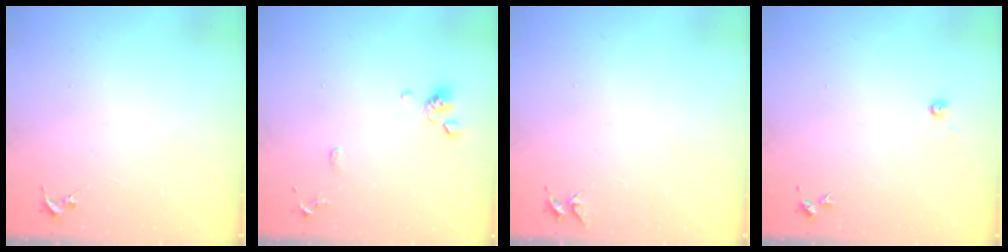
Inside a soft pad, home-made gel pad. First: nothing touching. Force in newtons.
{"total": 9.1, "press": 8.9, "slide": 1.9}
{"total": 5.0, "press": 4.9, "slide": 0.5}
{"total": 2.7, "press": 2.7, "slide": 0.2}